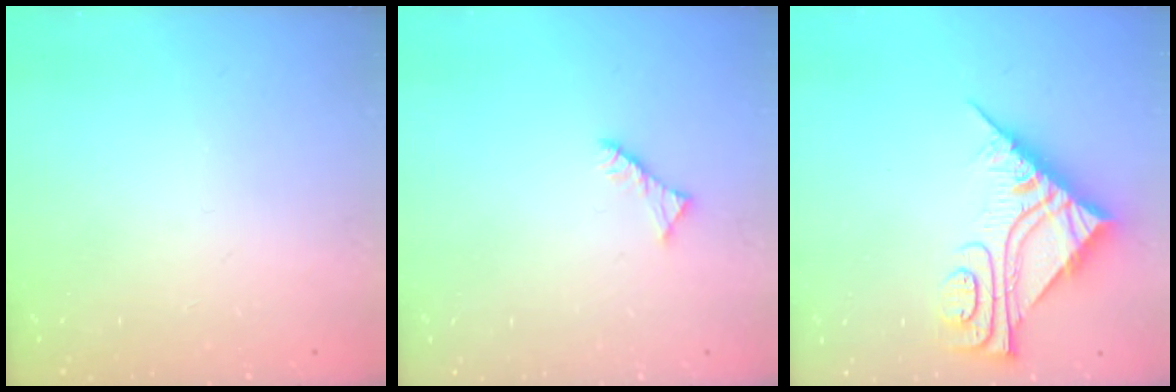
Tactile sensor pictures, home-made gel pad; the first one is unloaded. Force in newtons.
{"total": 3.0, "press": 3.0, "slide": 0.5}
{"total": 9.7, "press": 9.7, "slide": 0.9}